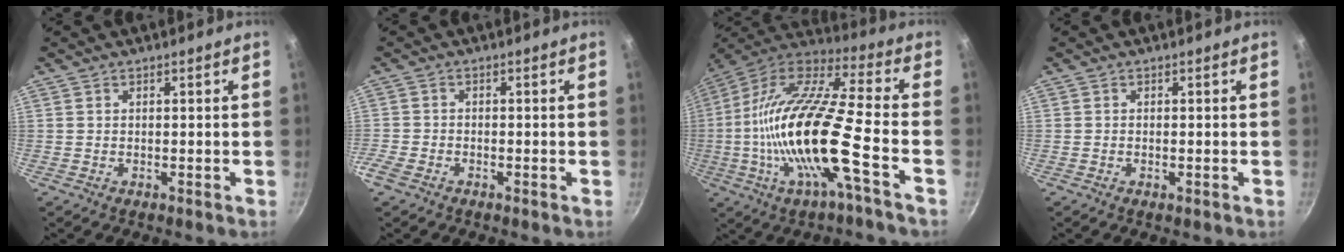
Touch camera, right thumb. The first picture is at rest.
{"total": 3.4, "force": [-2.2, 2.0, 1.6], "torque": [-0.049, 0.005, -0.050]}
{"total": 23.0, "force": [-5.6, 4.7, 21.8], "torque": [-0.400, 0.027, -0.123]}
{"total": 0.8, "force": [-0.3, 0.4, 0.7], "torque": [-0.011, 0.000, -0.006]}